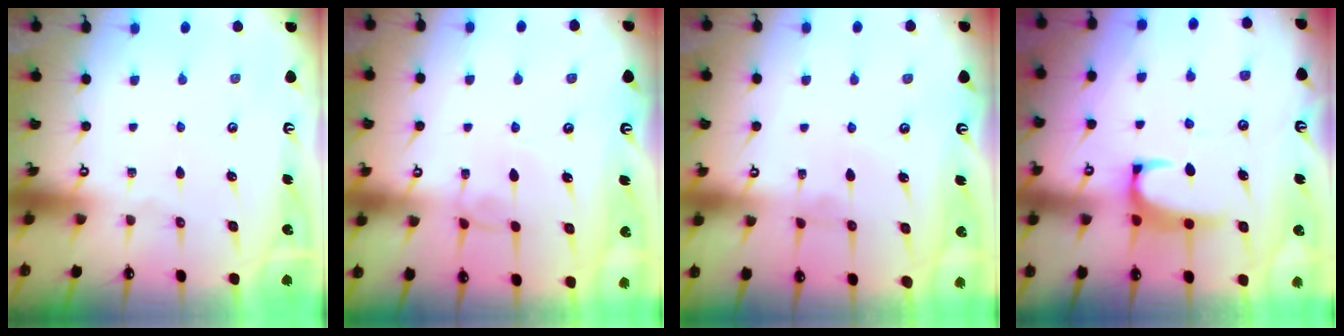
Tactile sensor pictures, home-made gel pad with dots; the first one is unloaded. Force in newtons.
{"total": 1.2, "press": 1.1, "slide": 0.4}
{"total": 0.0}
{"total": 2.5, "press": 2.4, "slide": 0.8}